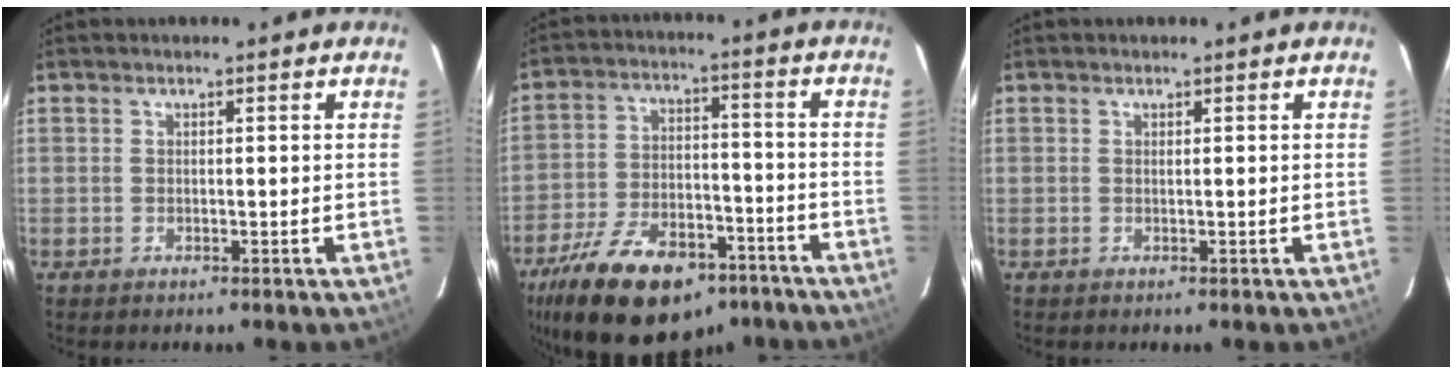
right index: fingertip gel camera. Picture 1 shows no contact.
{"total": 23.3, "force": [-15.7, 11.2, 13.1], "torque": [-0.257, -0.009, -0.237]}
{"total": 0.0}